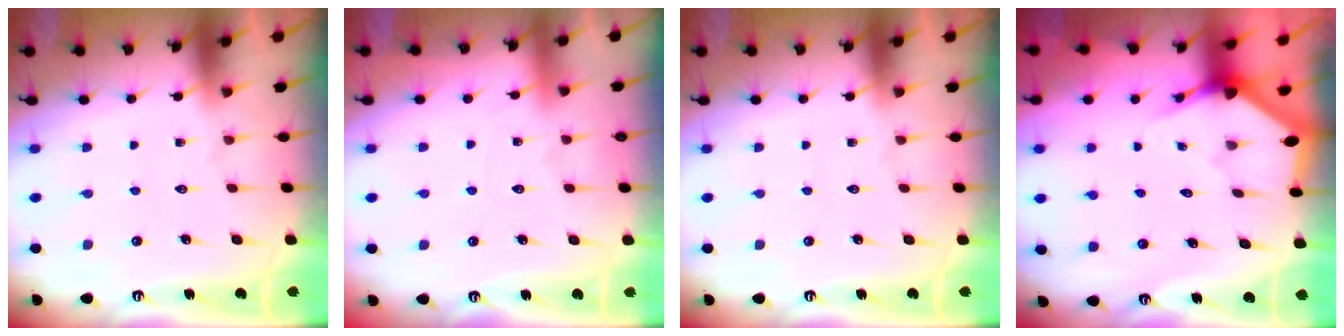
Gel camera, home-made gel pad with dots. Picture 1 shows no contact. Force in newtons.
{"total": 4.5, "press": 4.5, "slide": 0.6}
{"total": 0.0}
{"total": 2.9, "press": 2.9, "slide": 0.2}